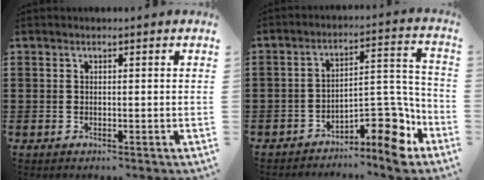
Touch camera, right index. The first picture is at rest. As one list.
[{"total": 10.8, "force": [-7.6, 3.6, 6.8], "torque": [-0.076, 0.025, -0.137]}]